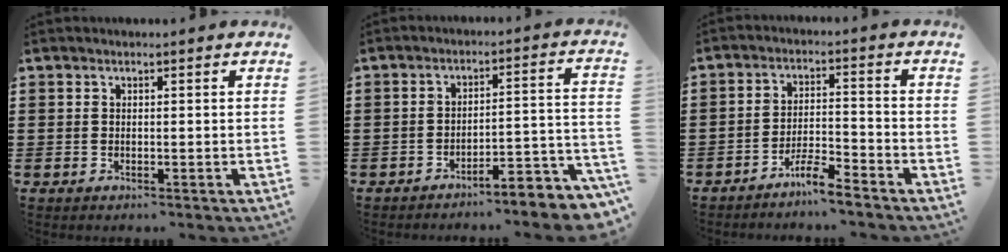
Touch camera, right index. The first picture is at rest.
{"total": 4.3, "force": [-4.1, -0.2, 1.4], "torque": [-0.026, -0.019, -0.085]}
{"total": 4.9, "force": [-4.4, 0.1, 2.1], "torque": [-0.046, 0.002, -0.086]}